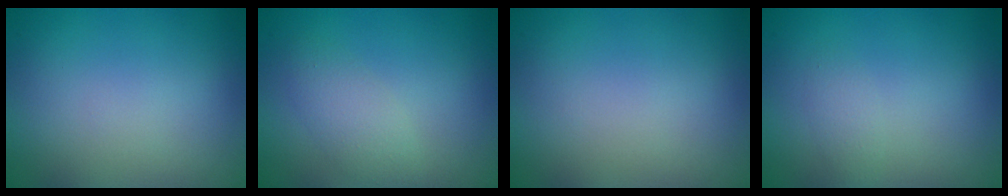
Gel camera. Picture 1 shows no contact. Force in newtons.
{"total": 2.4, "press": 2.4, "slide": 0.2}
{"total": 0.0}
{"total": 1.1, "press": 1.1, "slide": 0.0}